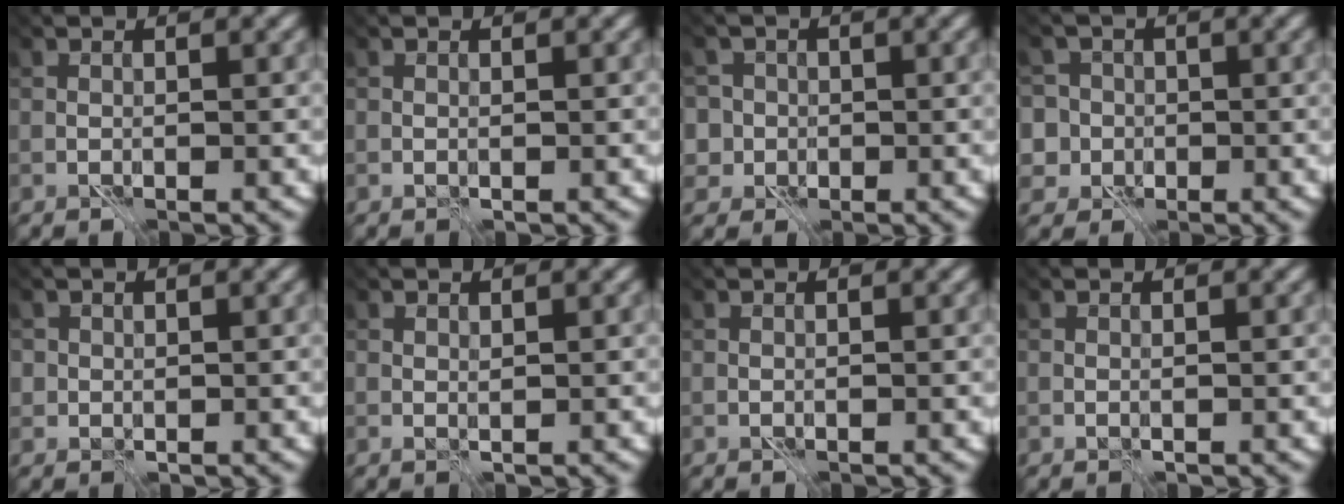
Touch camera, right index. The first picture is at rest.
{"total": 0.0}
{"total": 6.5, "force": [2.6, 5.3, 2.7], "torque": [-0.057, 0.027, 0.027]}
{"total": 7.7, "force": [3.1, 6.2, 3.3], "torque": [-0.069, 0.032, 0.038]}
{"total": 1.0, "force": [0.5, 0.9, 0.1], "torque": [-0.010, 0.007, 0.010]}
{"total": 0.8, "force": [0.8, -0.1, 0.2], "torque": [-0.005, -0.002, 0.015]}
{"total": 0.0}
{"total": 0.0}